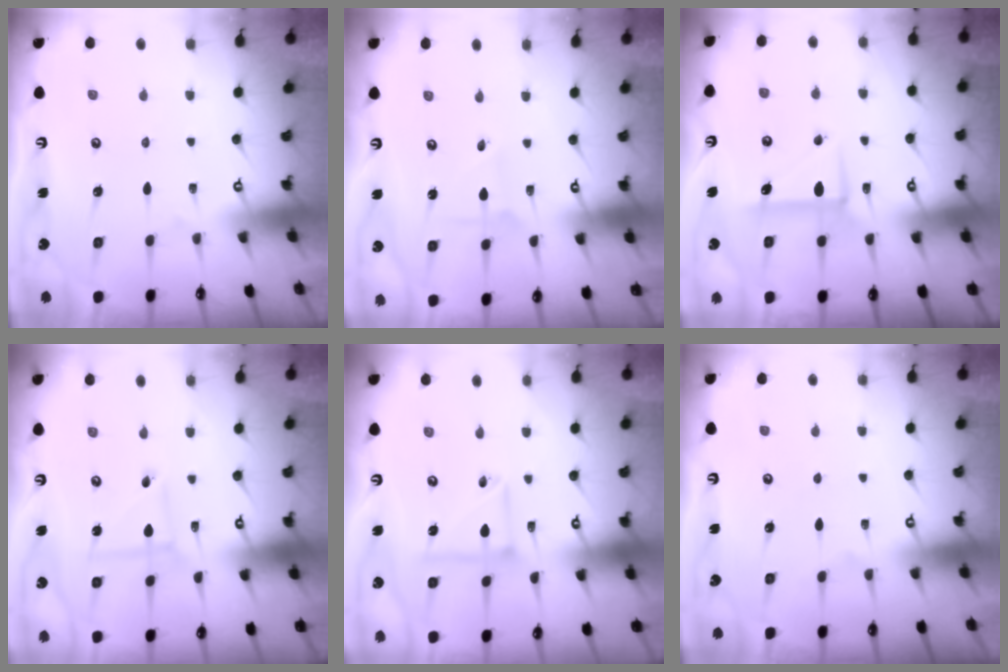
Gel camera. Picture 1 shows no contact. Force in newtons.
{"total": 2.4, "press": 2.4, "slide": 0.2}
{"total": 7.7, "press": 7.7, "slide": 1.0}
{"total": 3.2, "press": 3.2, "slide": 0.3}
{"total": 8.4, "press": 8.3, "slide": 0.6}
{"total": 0.0}